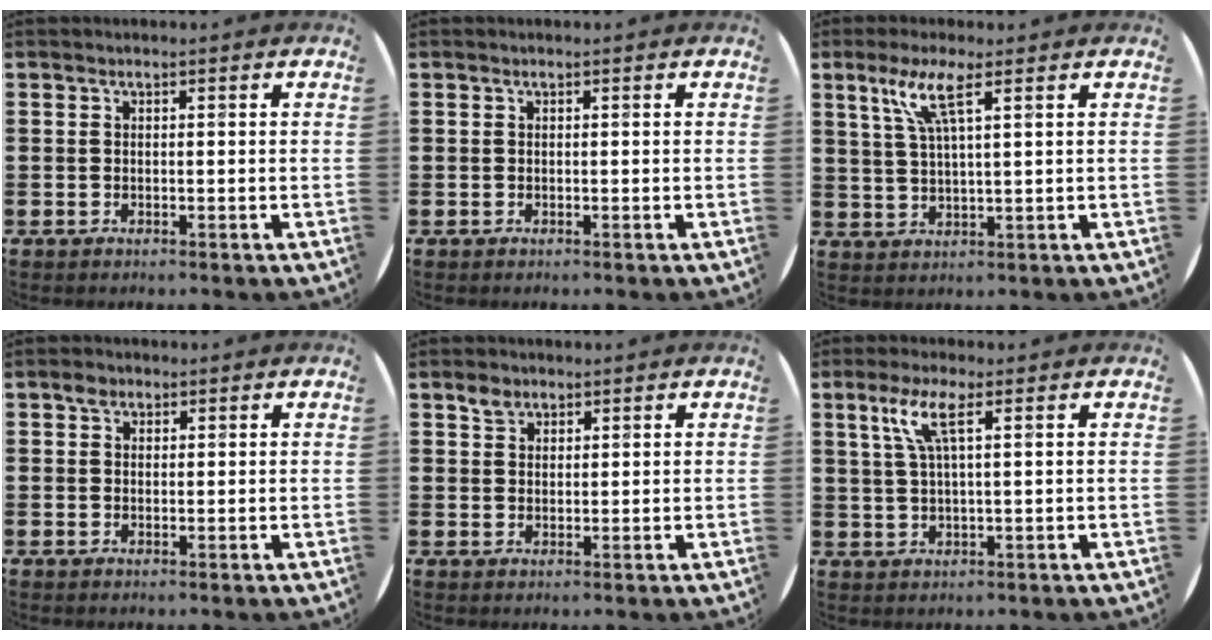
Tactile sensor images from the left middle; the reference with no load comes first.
{"total": 0.0}
{"total": 5.5, "force": [3.1, 0.7, 4.6], "torque": [-0.098, 0.008, 0.050]}
{"total": 1.6, "force": [1.1, 1.1, 0.5], "torque": [-0.002, 0.004, 0.019]}
{"total": 2.1, "force": [1.6, 1.2, 0.5], "torque": [-0.004, 0.002, 0.029]}
{"total": 4.7, "force": [2.2, 0.7, 4.1], "torque": [-0.088, 0.008, 0.035]}